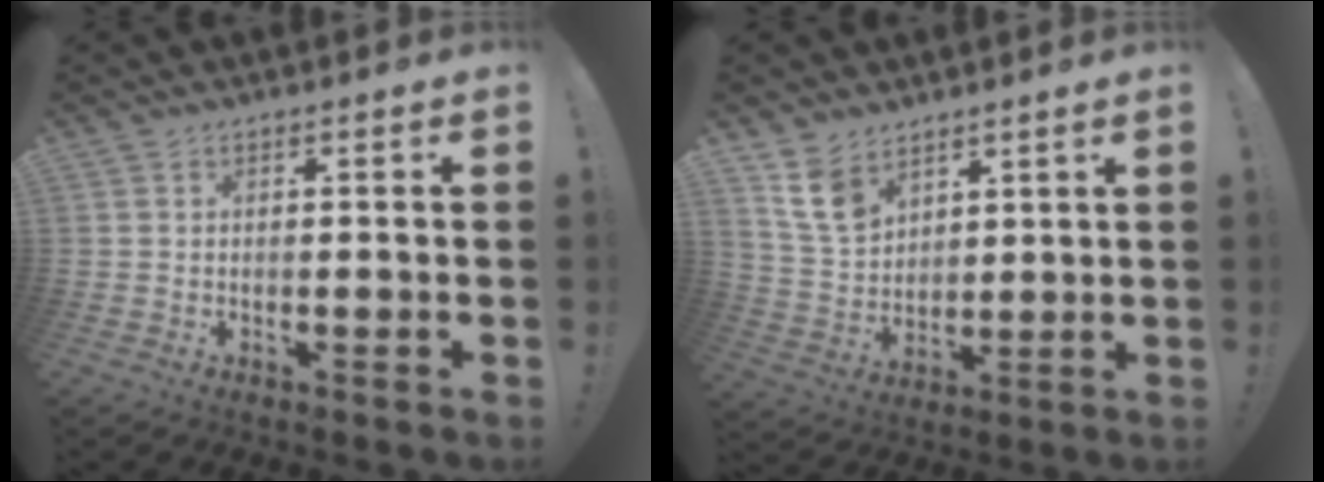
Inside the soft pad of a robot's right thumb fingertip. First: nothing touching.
{"total": 10.6, "force": [7.2, 6.5, 4.2], "torque": [-0.080, -0.039, 0.144]}